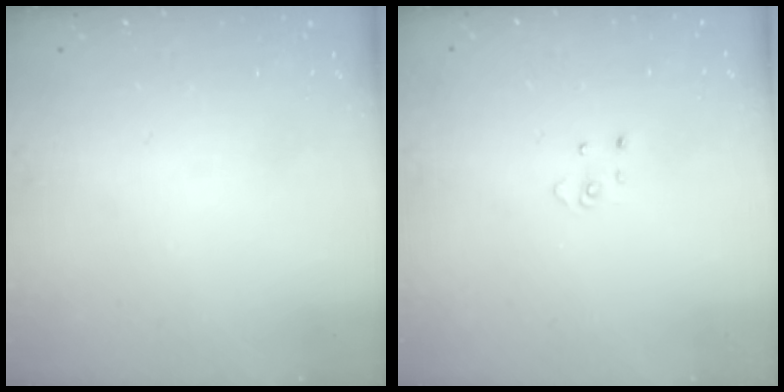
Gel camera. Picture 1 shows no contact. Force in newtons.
{"total": 2.7, "press": 2.7, "slide": 0.3}